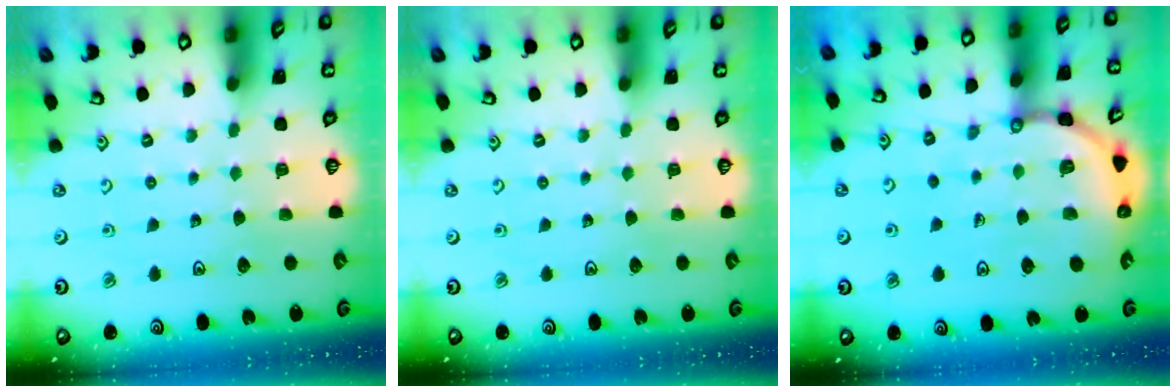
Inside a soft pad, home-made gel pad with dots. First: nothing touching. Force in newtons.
{"total": 0.0}
{"total": 9.8, "press": 9.7, "slide": 1.3}